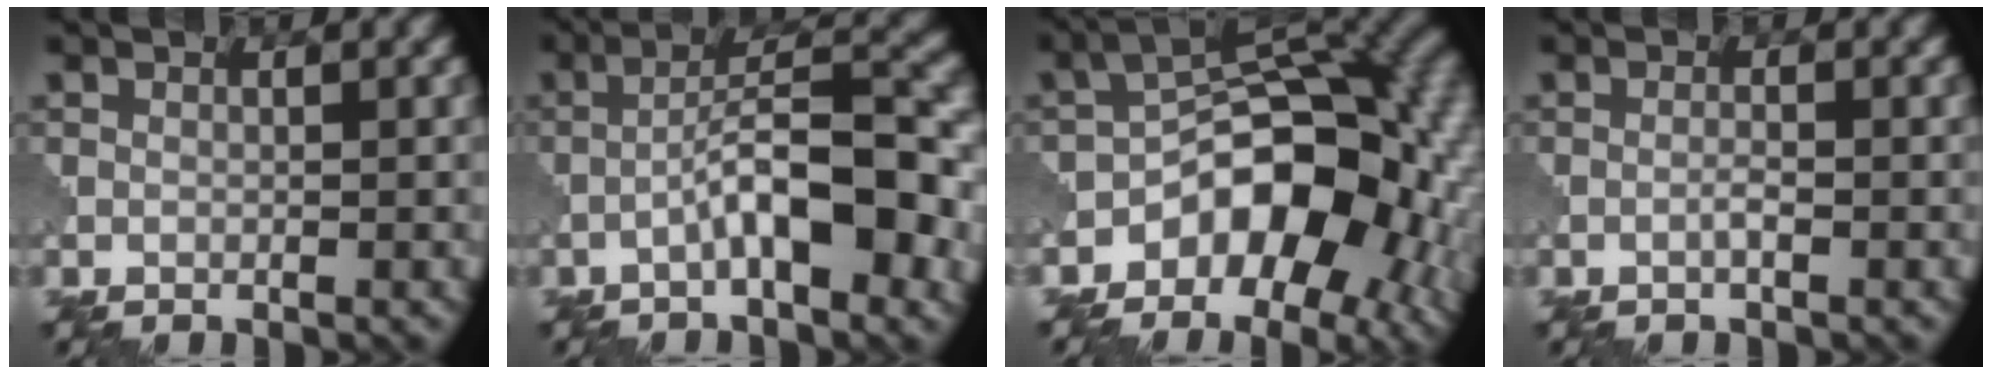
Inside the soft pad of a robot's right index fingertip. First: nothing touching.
{"total": 7.7, "force": [-2.8, 2.0, 6.9], "torque": [-0.111, 0.022, -0.047]}
{"total": 12.8, "force": [-4.0, 7.8, 9.3], "torque": [-0.106, 0.009, -0.068]}
{"total": 0.9, "force": [-0.4, 0.0, 0.8], "torque": [-0.016, 0.003, -0.010]}